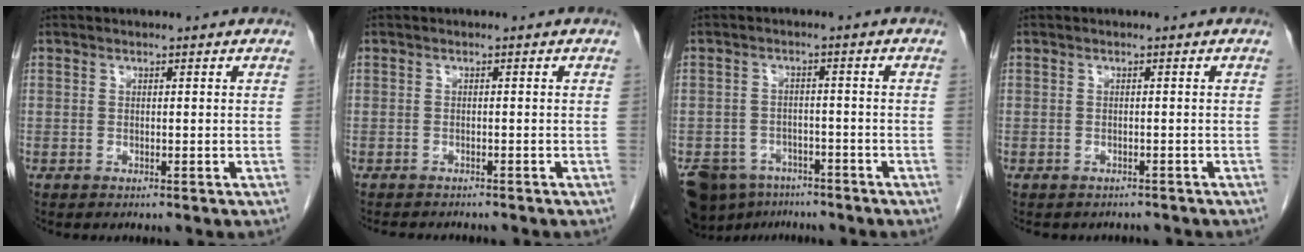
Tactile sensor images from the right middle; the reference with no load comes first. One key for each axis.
{"total": 5.0, "fx": -4.5, "fy": 1.3, "fz": 1.8, "tx": -0.022, "ty": -0.005, "tz": -0.061}
{"total": 12.2, "fx": -8.7, "fy": 7.4, "fz": 4.4, "tx": -0.109, "ty": -0.008, "tz": -0.122}
{"total": 3.5, "fx": -3.1, "fy": 1.5, "fz": 0.5, "tx": -0.007, "ty": 0.001, "tz": -0.037}